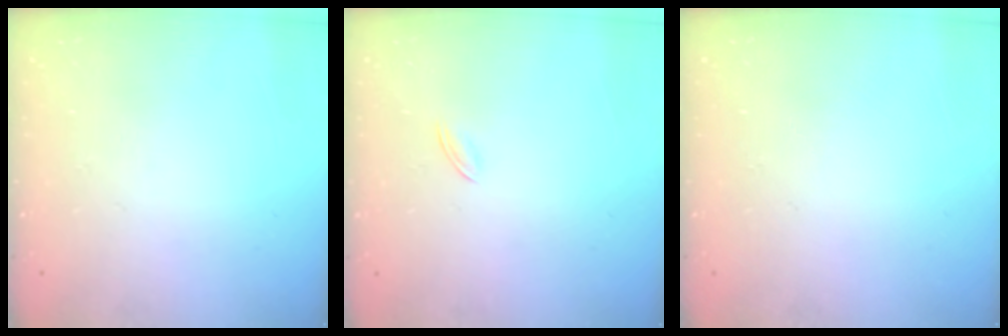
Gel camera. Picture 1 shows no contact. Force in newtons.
{"total": 1.7, "press": 1.7, "slide": 0.5}
{"total": 0.0}